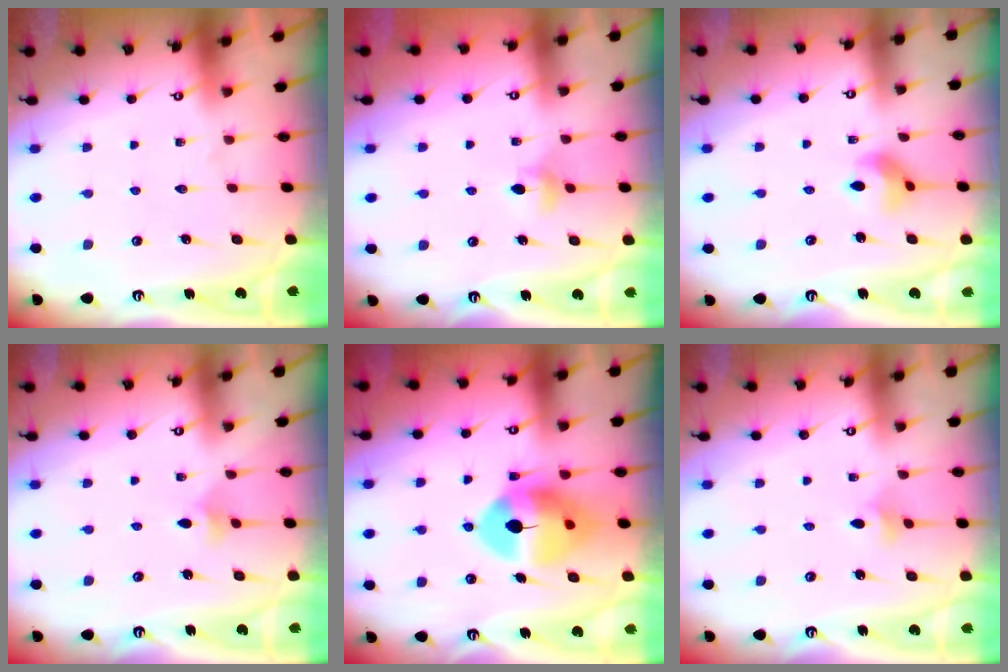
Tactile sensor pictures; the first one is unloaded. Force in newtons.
{"total": 4.0, "press": 3.9, "slide": 0.7}
{"total": 6.4, "press": 6.3, "slide": 0.6}
{"total": 4.1, "press": 4.0, "slide": 0.8}
{"total": 12.8, "press": 12.6, "slide": 1.9}
{"total": 2.6, "press": 2.5, "slide": 0.5}